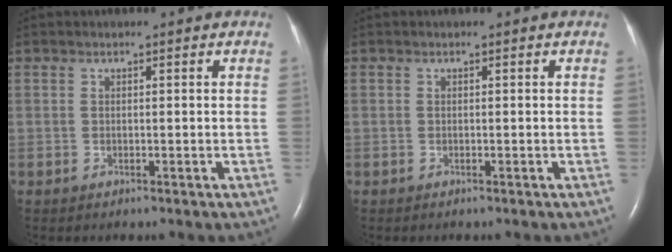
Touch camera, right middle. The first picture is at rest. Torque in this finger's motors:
{"motor_torque": [1.14, -1.00, 0.72, 0.06]}